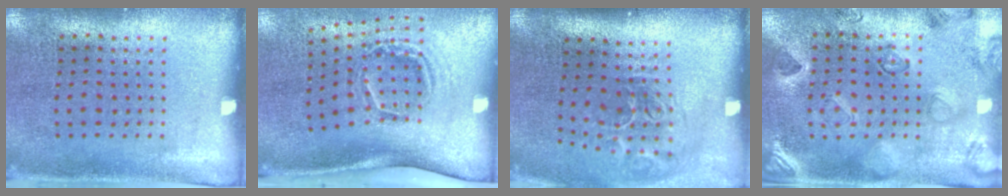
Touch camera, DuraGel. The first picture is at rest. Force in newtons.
{"total": 2.0, "press": 1.3, "slide": 1.6}
{"total": 2.1, "press": 1.3, "slide": 1.6}
{"total": 2.3, "press": 2.1, "slide": 0.9}